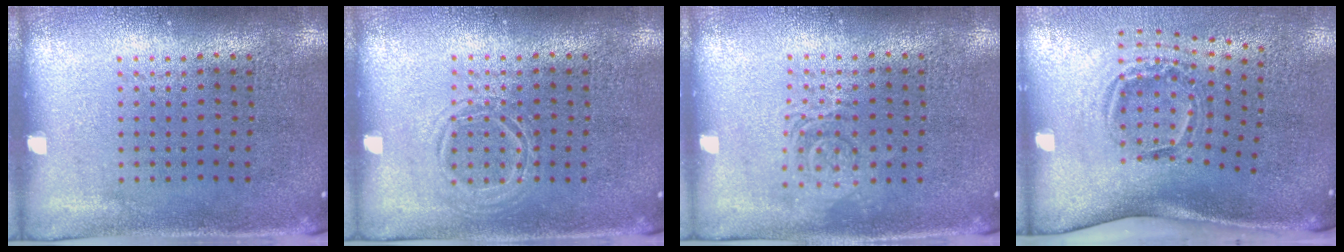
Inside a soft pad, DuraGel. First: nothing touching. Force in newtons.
{"total": 1.3, "press": 1.3, "slide": 0.2}
{"total": 2.2, "press": 2.1, "slide": 0.4}
{"total": 2.1, "press": 1.2, "slide": 1.6}